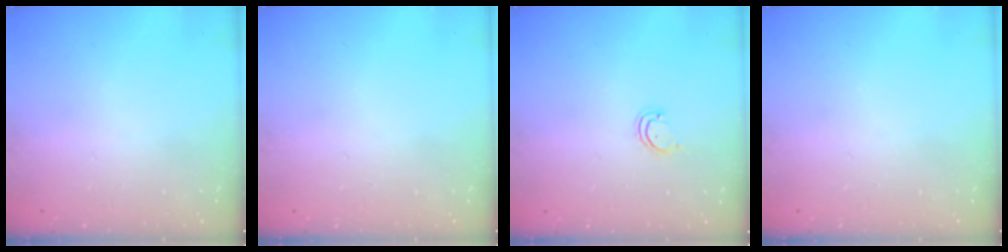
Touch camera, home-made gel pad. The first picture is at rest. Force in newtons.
{"total": 0.0}
{"total": 1.9, "press": 1.9, "slide": 0.2}
{"total": 0.0}